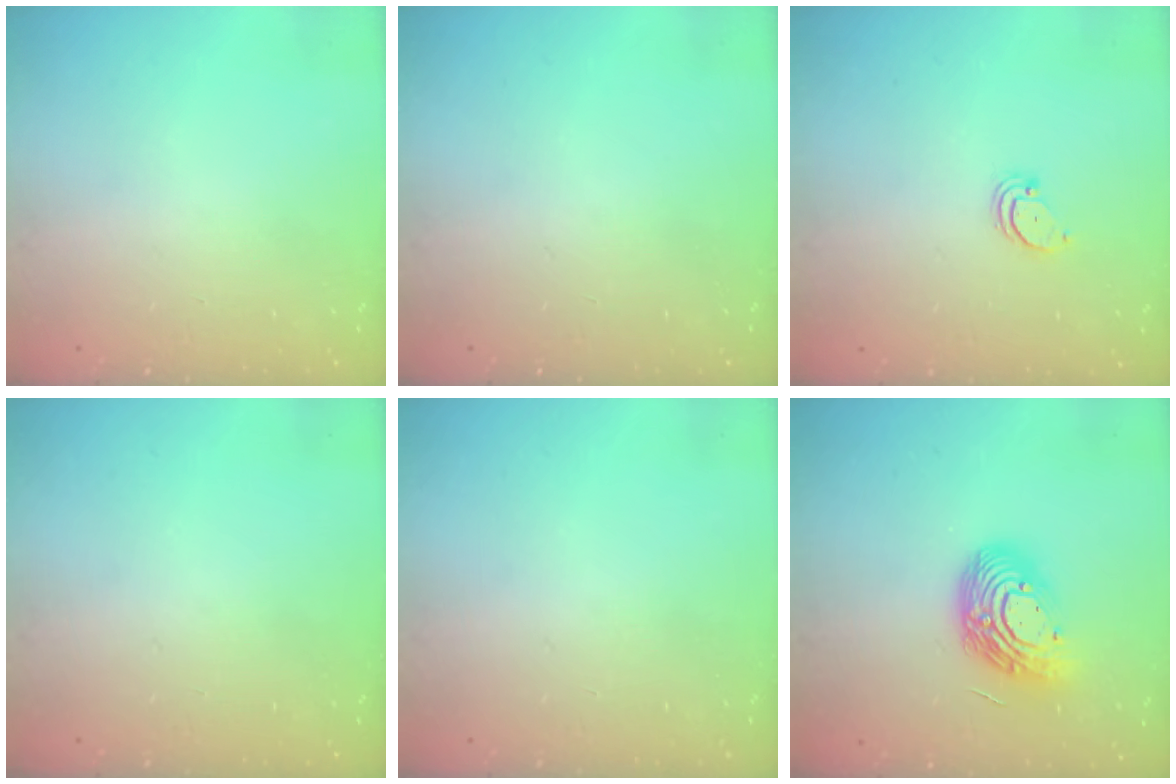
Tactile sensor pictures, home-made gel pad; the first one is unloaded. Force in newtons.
{"total": 0.0}
{"total": 2.1, "press": 2.1, "slide": 0.2}
{"total": 0.0}
{"total": 0.0}
{"total": 14.2, "press": 14.1, "slide": 1.2}